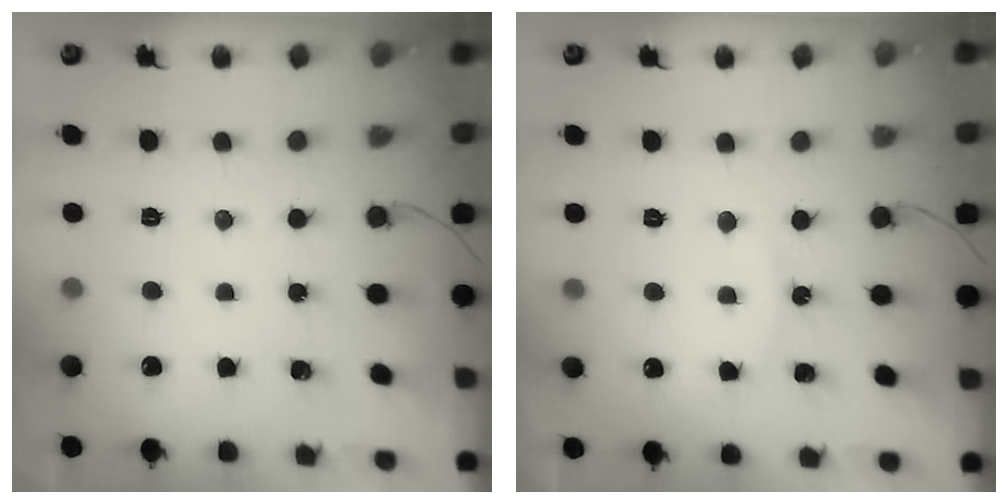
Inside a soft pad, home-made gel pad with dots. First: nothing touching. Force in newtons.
{"total": 7.0, "press": 7.0, "slide": 0.3}